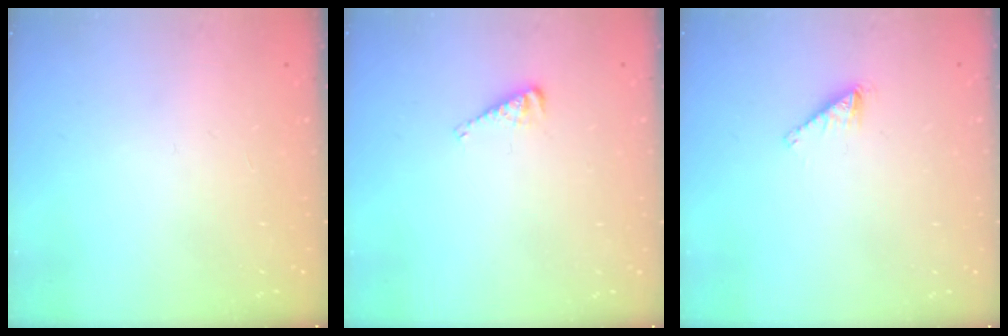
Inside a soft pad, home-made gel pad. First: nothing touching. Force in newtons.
{"total": 4.0, "press": 3.9, "slide": 0.5}
{"total": 1.8, "press": 1.8, "slide": 0.1}